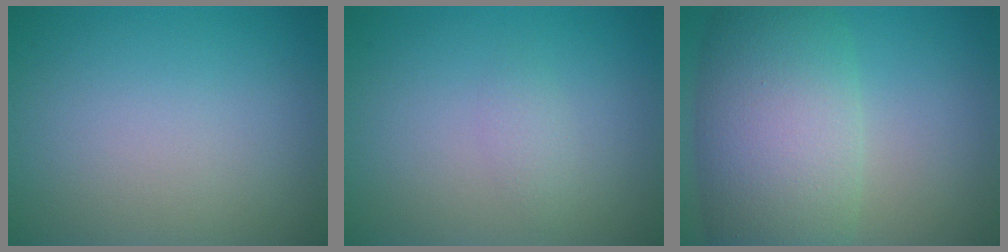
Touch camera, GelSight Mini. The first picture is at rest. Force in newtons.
{"total": 1.0, "press": 1.0, "slide": 0.1}
{"total": 10.4, "press": 10.3, "slide": 0.4}